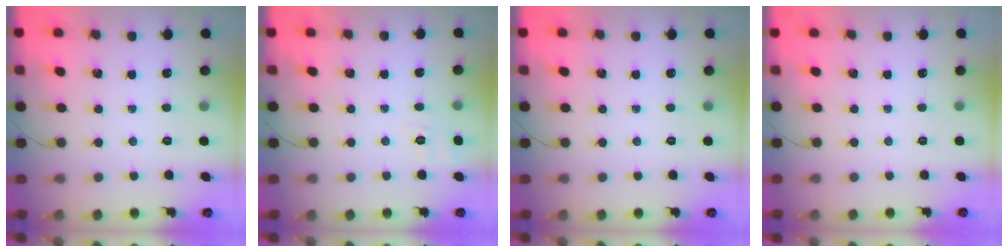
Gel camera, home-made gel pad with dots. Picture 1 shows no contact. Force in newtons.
{"total": 2.4, "press": 1.1, "slide": 2.1}
{"total": 0.0}
{"total": 2.5, "press": 2.4, "slide": 0.5}